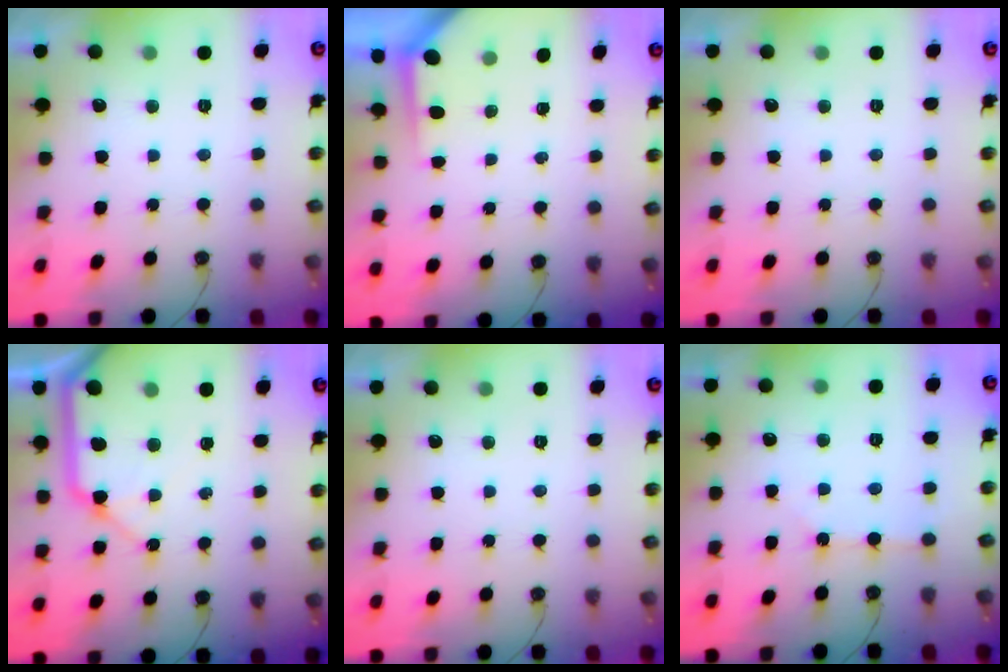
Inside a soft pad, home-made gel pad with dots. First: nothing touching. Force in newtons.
{"total": 3.5, "press": 3.5, "slide": 0.3}
{"total": 0.0}
{"total": 16.8, "press": 16.7, "slide": 2.1}
{"total": 0.0}
{"total": 2.4, "press": 2.3, "slide": 0.4}